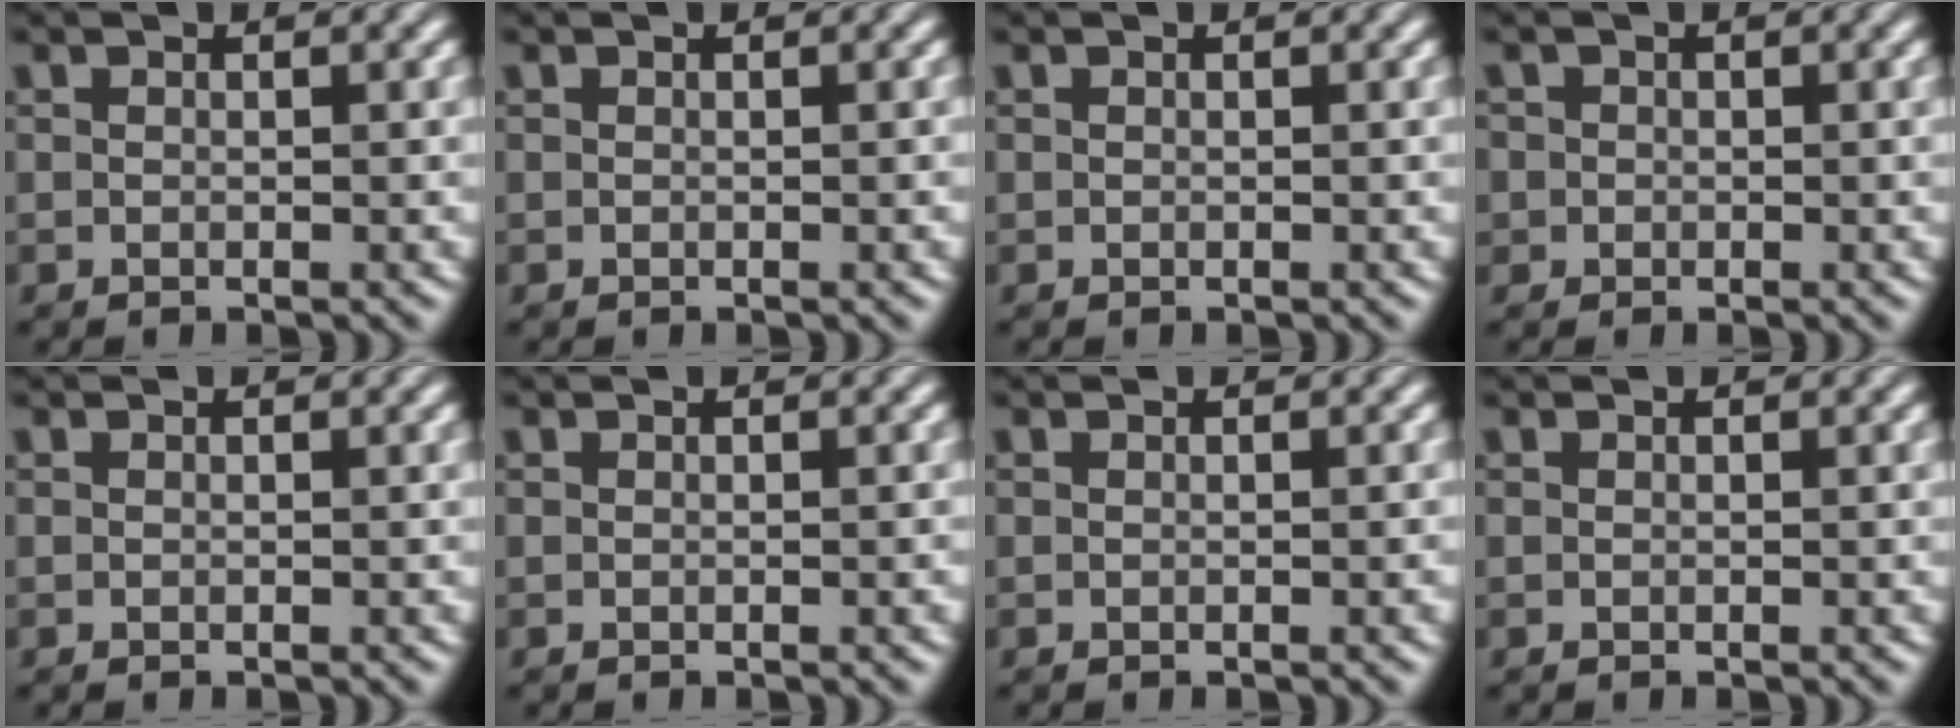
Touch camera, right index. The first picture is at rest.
{"total": 0.0}
{"total": 0.0}
{"total": 0.9, "force": [-0.4, 0.8, -0.1], "torque": [0.005, -0.008, -0.006]}
{"total": 0.0}
{"total": 0.0}
{"total": 0.0}
{"total": 0.0}